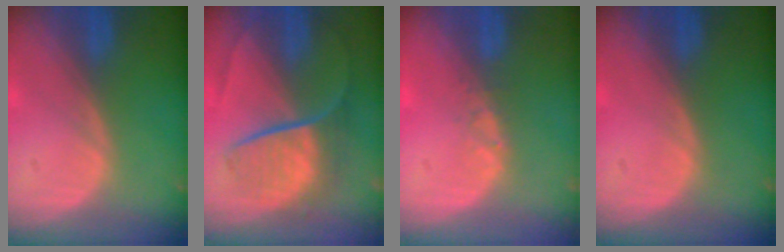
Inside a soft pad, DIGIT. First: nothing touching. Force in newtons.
{"total": 9.2, "press": 7.6, "slide": 5.1}
{"total": 1.3, "press": 1.0, "slide": 0.8}
{"total": 0.0}